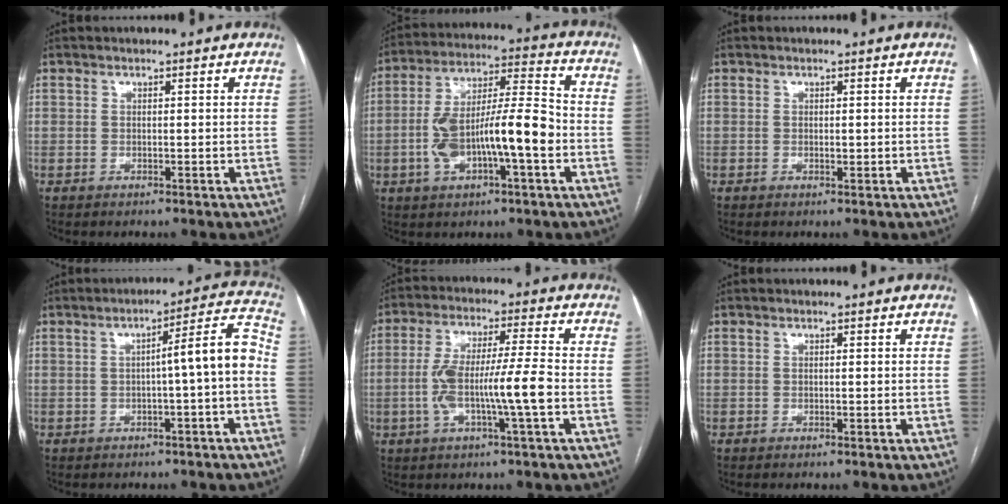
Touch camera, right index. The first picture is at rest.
{"total": 14.7, "force": [-3.3, 3.2, 13.9], "torque": [-0.259, 0.022, -0.054]}
{"total": 0.7, "force": [0.0, 0.4, 0.6], "torque": [-0.009, -0.001, 0.001]}
{"total": 7.5, "force": [-1.1, 0.1, 7.5], "torque": [-0.098, 0.026, -0.016]}
{"total": 10.2, "force": [-2.3, 0.1, 9.9], "torque": [-0.196, 0.010, -0.045]}
{"total": 0.0}